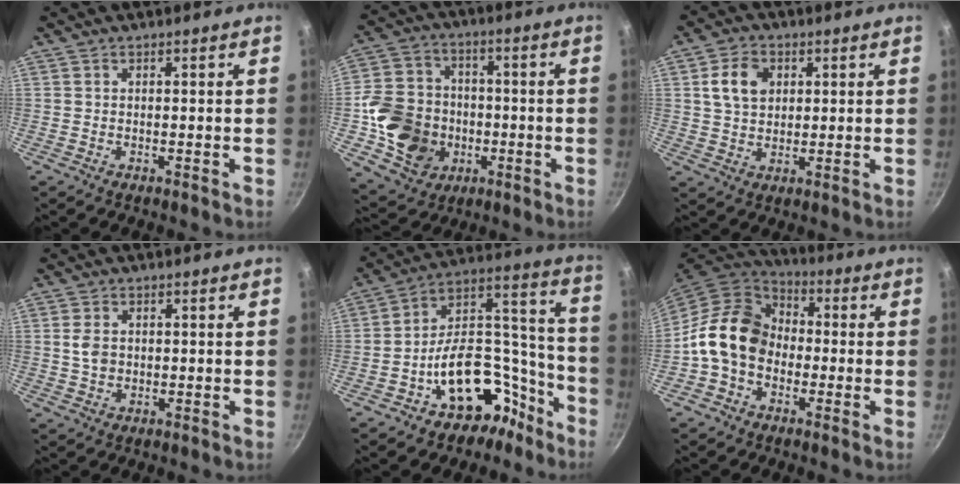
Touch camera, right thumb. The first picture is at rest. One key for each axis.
{"total": 16.2, "fx": -3.1, "fy": 13.7, "fz": 7.9, "tx": -0.122, "ty": 0.032, "tz": -0.047}
{"total": 7.7, "fx": 2.2, "fy": 5.7, "fz": 4.7, "tx": -0.069, "ty": 0.004, "tz": 0.036}
{"total": 3.6, "fx": 0.3, "fy": 2.8, "fz": 2.3, "tx": -0.039, "ty": 0.002, "tz": 0.005}
{"total": 18.5, "fx": -11.0, "fy": 11.7, "fz": 9.2, "tx": -0.053, "ty": 0.129, "tz": -0.168}
{"total": 13.6, "fx": -1.9, "fy": 10.8, "fz": 8.2, "tx": -0.105, "ty": 0.036, "tz": -0.056}